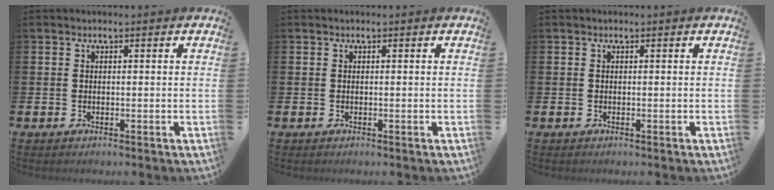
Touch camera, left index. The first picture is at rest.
{"total": 0.0}
{"total": 0.0}